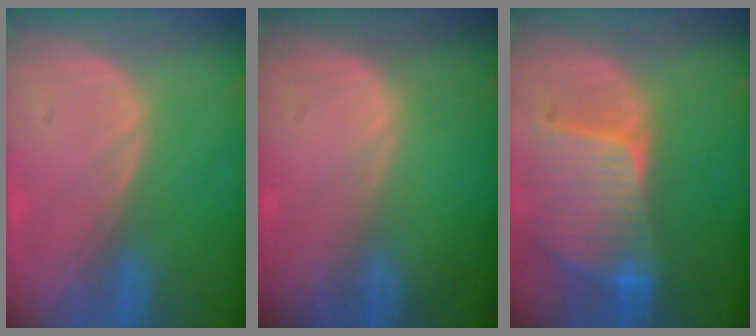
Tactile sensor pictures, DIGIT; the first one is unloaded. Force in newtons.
{"total": 0.0}
{"total": 9.4, "press": 8.2, "slide": 4.5}